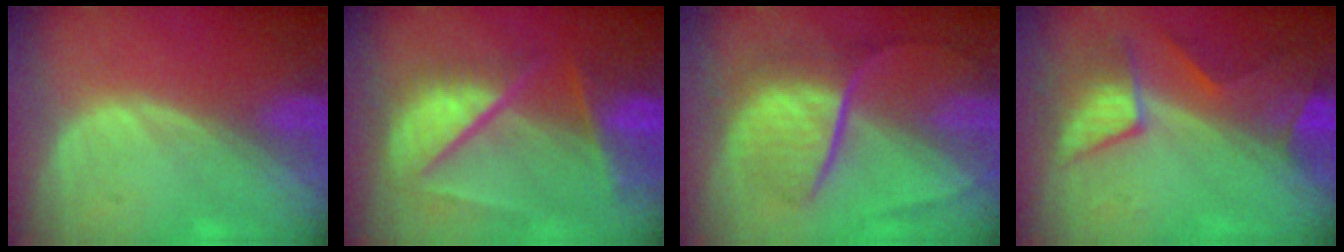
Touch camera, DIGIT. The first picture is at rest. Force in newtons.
{"total": 9.7, "press": 8.3, "slide": 5.0}
{"total": 9.1, "press": 7.7, "slide": 5.0}
{"total": 7.5, "press": 7.0, "slide": 2.6}